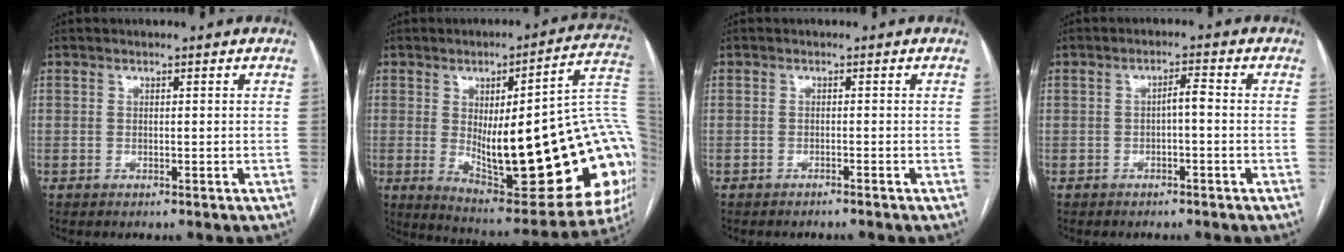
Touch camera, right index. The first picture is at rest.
{"total": 31.8, "force": [-2.6, 7.5, 30.8], "torque": [-0.317, 0.011, -0.020]}
{"total": 1.1, "force": [-1.0, -0.3, 0.3], "torque": [-0.006, 0.002, -0.015]}
{"total": 2.1, "force": [-0.4, 0.4, 2.0], "torque": [-0.031, 0.007, -0.008]}